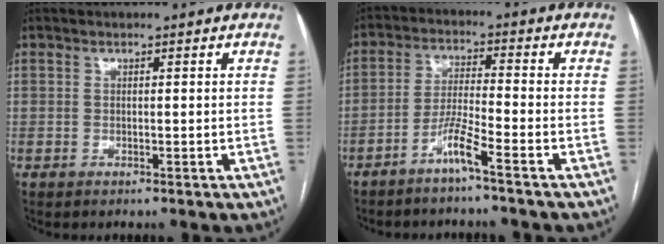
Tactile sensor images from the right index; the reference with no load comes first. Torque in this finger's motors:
{"motor_torque": [0.54, -0.42, 0.11, 0.03]}